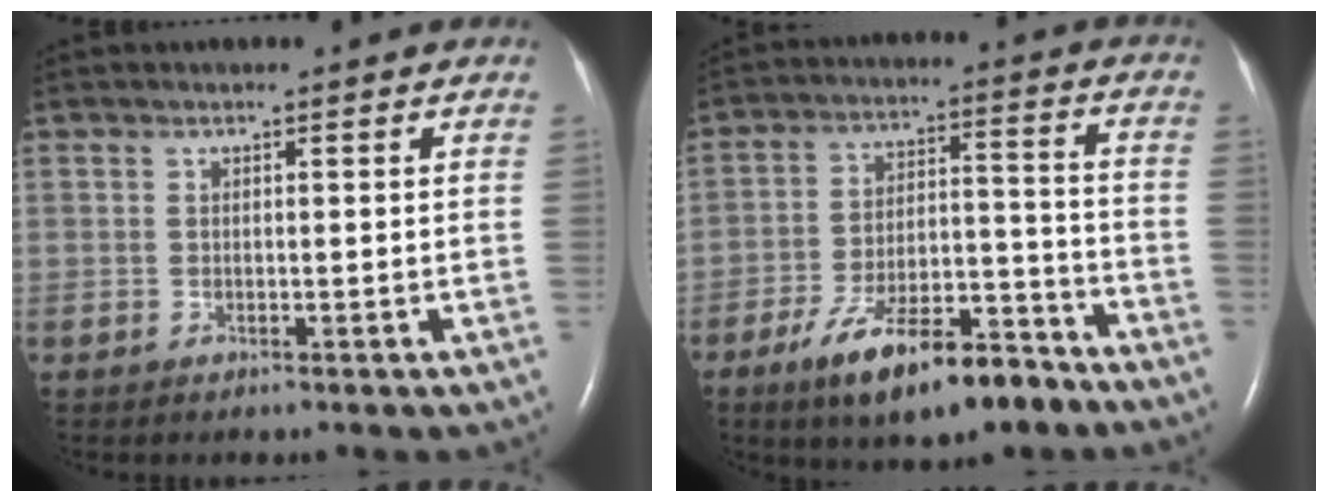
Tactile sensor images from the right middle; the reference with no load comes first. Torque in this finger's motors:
{"motor_torque": [1.57, -0.57, 0.32, 0.18]}